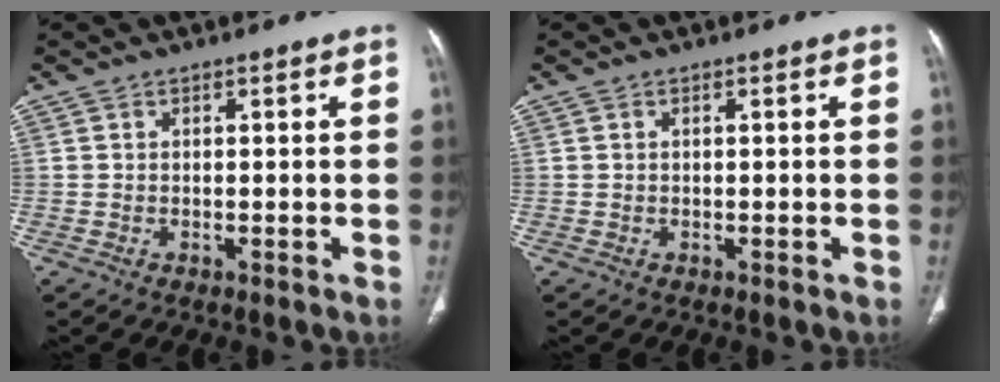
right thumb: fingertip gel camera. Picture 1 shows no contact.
{"total": 0.0}